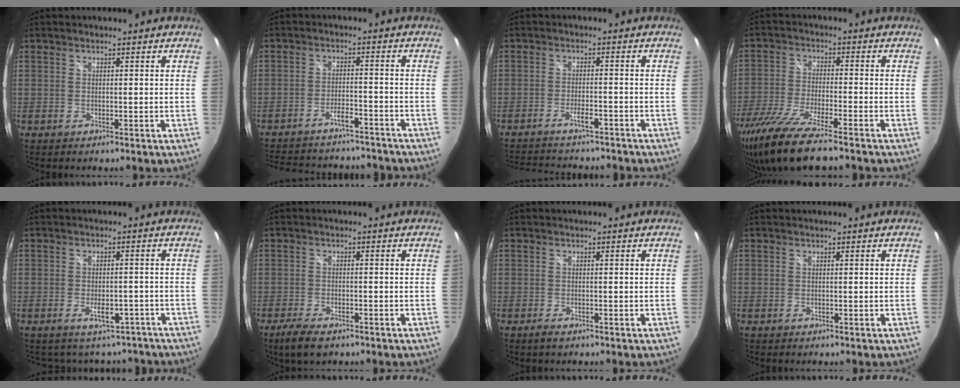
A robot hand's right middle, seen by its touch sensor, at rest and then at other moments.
{"total": 18.1, "force": [-16.0, 5.2, 6.7], "torque": [-0.151, 0.008, -0.219]}
{"total": 12.3, "force": [-10.8, 3.0, 5.1], "torque": [-0.117, -0.011, -0.160]}
{"total": 14.9, "force": [-11.7, 1.4, 9.1], "torque": [-0.200, -0.048, -0.217]}
{"total": 7.7, "force": [-6.0, 4.0, 2.6], "torque": [-0.039, 0.016, -0.066]}
{"total": 5.5, "force": [-3.9, 1.9, 3.3], "torque": [-0.084, -0.016, -0.071]}
{"total": 1.5, "force": [-1.1, 0.5, 0.8], "torque": [-0.017, -0.005, -0.020]}
{"total": 0.0}